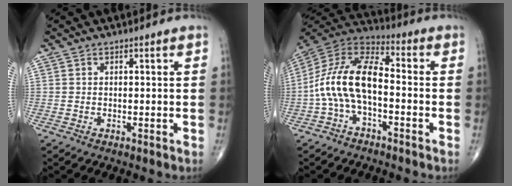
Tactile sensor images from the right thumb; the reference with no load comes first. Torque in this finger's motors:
{"motor_torque": [0.32, 0.31, 0.98, -0.82, 0.50]}